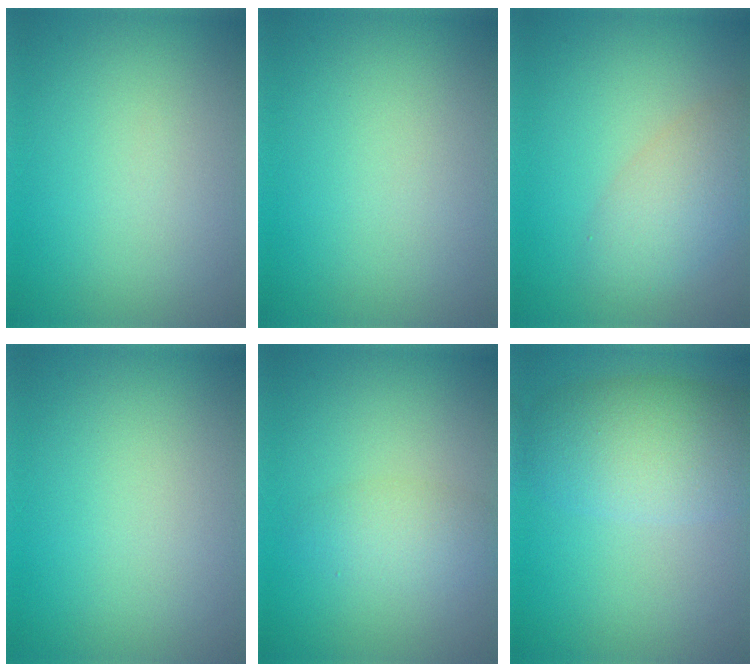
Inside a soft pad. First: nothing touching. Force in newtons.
{"total": 0.0}
{"total": 4.2, "press": 4.2, "slide": 0.1}
{"total": 0.0}
{"total": 2.4, "press": 2.4, "slide": 0.0}
{"total": 6.2, "press": 6.2, "slide": 0.5}